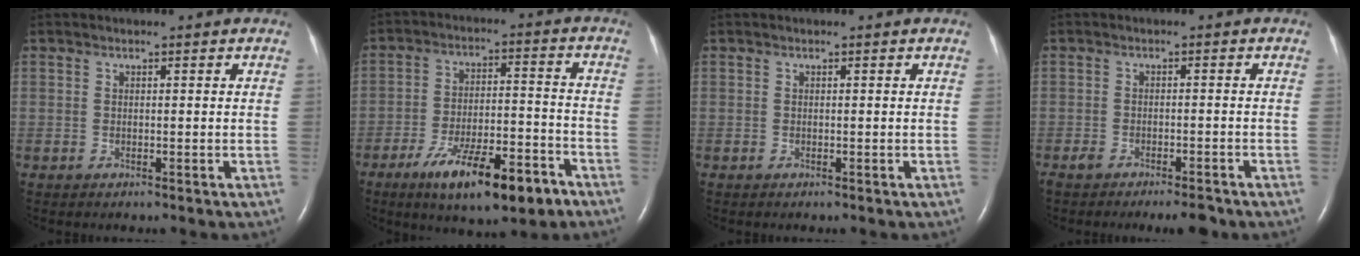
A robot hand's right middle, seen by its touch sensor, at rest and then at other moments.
{"total": 14.0, "force": [-8.6, 3.5, 10.5], "torque": [-0.167, -0.002, -0.132]}
{"total": 0.0}
{"total": 4.3, "force": [-3.5, 0.9, 2.3], "torque": [-0.037, -0.005, -0.054]}